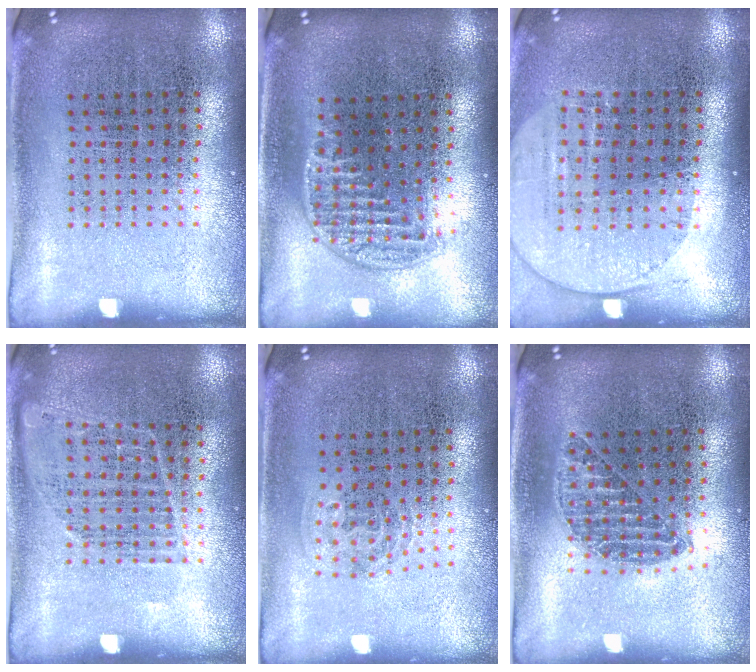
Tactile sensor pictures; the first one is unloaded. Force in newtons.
{"total": 1.3, "press": 1.1, "slide": 0.6}
{"total": 1.6, "press": 1.4, "slide": 0.6}
{"total": 0.9, "press": 0.9, "slide": 0.3}
{"total": 1.0, "press": 0.6, "slide": 0.8}
{"total": 1.1, "press": 1.0, "slide": 0.5}